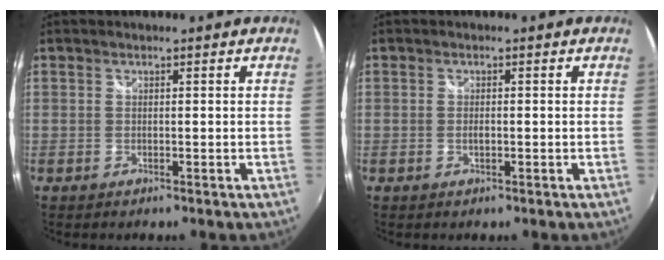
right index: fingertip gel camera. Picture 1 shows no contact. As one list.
[{"total": 1.0, "force": [-0.3, 0.5, 0.9], "torque": [-0.019, -0.003, -0.006]}]